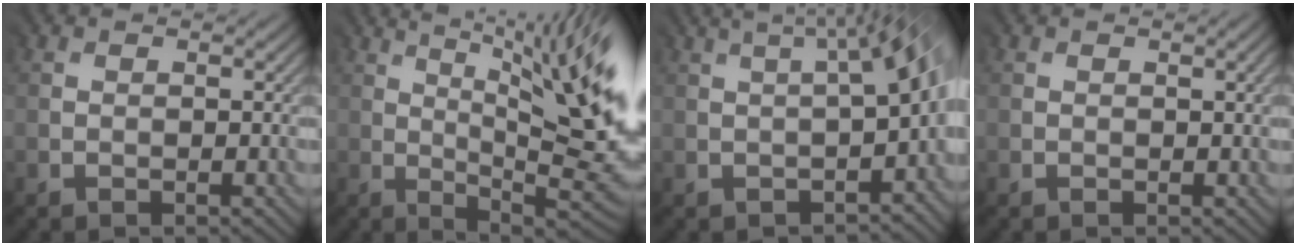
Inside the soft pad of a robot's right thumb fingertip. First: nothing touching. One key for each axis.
{"total": 13.9, "fx": 3.1, "fy": 3.8, "fz": 13.0, "tx": -0.160, "ty": 0.029, "tz": 0.046}
{"total": 6.3, "fx": -0.3, "fy": 1.5, "fz": 6.1, "tx": -0.052, "ty": 0.018, "tz": -0.004}
{"total": 0.0}